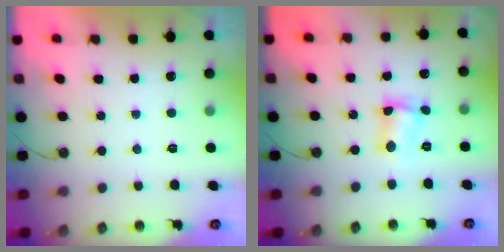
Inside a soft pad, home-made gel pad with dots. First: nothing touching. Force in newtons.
{"total": 4.1, "press": 3.9, "slide": 1.1}